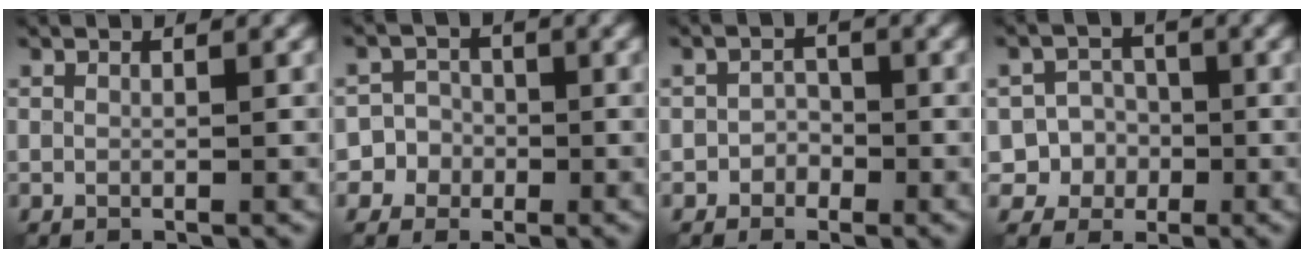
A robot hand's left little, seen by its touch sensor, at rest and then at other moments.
{"total": 4.5, "force": [-1.9, 4.1, 0.1], "torque": [0.023, 0.007, -0.047]}
{"total": 1.6, "force": [-0.8, 1.4, 0.3], "torque": [0.006, 0.007, -0.019]}
{"total": 4.6, "force": [-1.5, 4.3, 0.6], "torque": [0.016, 0.008, -0.039]}